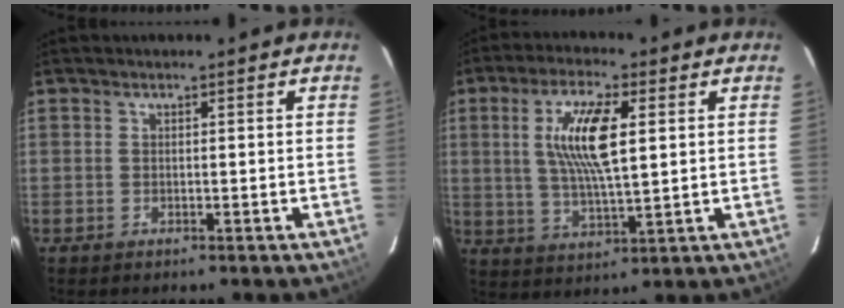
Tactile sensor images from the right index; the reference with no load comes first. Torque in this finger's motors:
{"motor_torque": [0.69, 0.34, 0.55, 0.20]}